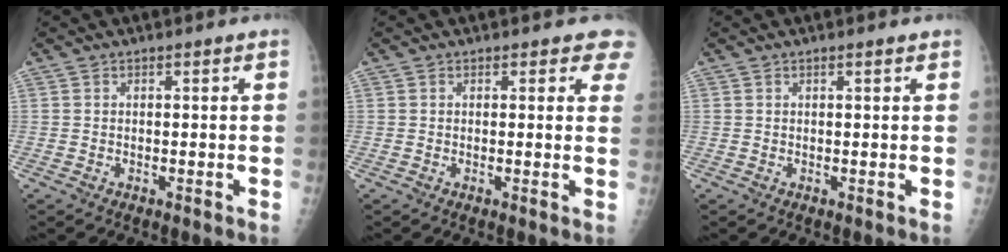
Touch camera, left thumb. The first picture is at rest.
{"total": 3.1, "force": [2.5, 1.6, 1.1], "torque": [0.017, -0.010, 0.009]}
{"total": 0.9, "force": [0.5, 0.2, 0.6], "torque": [-0.010, 0.001, 0.007]}